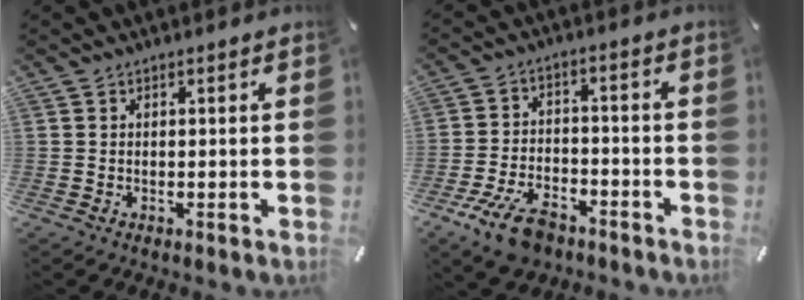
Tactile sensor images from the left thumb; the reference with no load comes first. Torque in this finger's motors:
{"motor_torque": [0.60, 1.23, 0.28, 0.27, 0.08]}